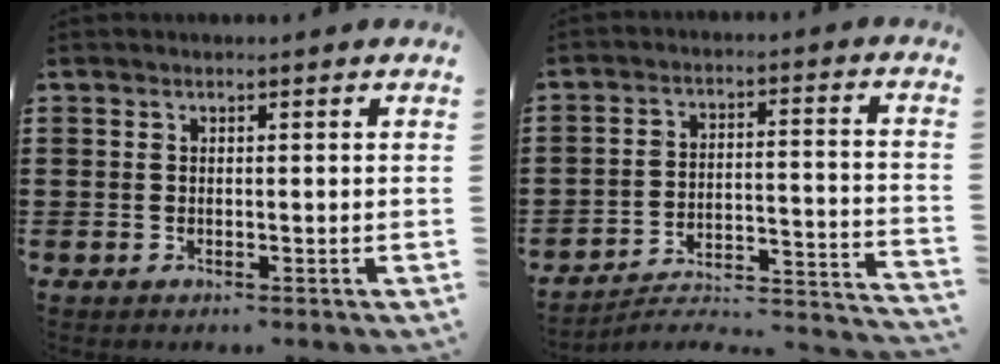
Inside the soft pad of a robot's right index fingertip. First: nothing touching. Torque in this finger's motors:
{"motor_torque": [-1.54, 0.60, -1.05, -0.21]}